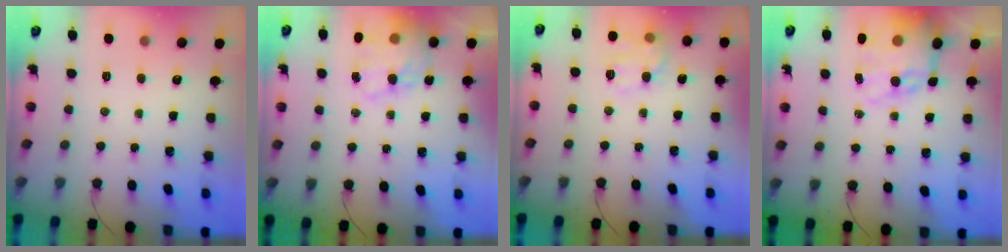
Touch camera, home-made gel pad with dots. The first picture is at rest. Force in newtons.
{"total": 17.2, "press": 16.6, "slide": 4.3}
{"total": 10.8, "press": 10.8, "slide": 0.4}
{"total": 14.9, "press": 14.4, "slide": 3.7}